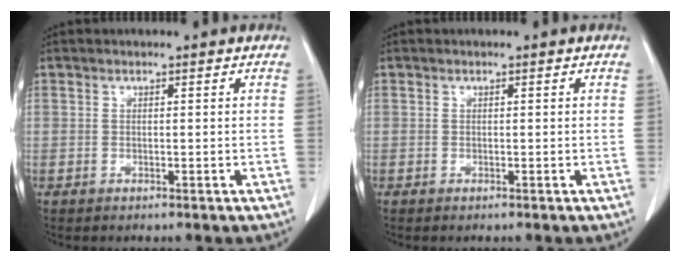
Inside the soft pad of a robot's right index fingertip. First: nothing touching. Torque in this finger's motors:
{"motor_torque": [0.05, -0.05, 0.01, 0.02]}